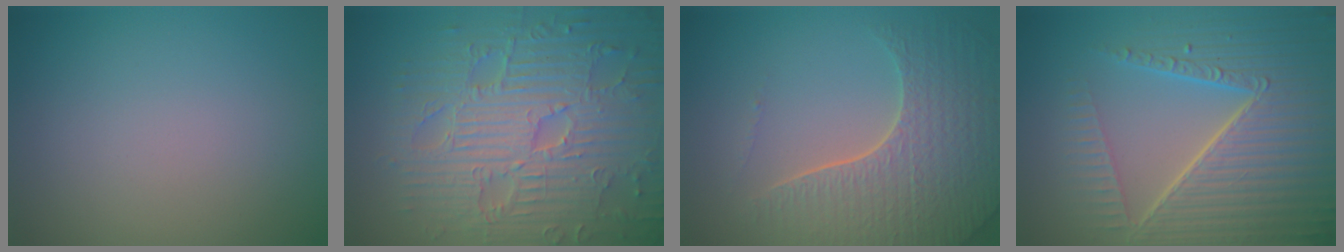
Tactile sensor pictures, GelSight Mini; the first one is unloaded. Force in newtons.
{"total": 9.4, "press": 6.8, "slide": 6.4}
{"total": 6.7, "press": 5.1, "slide": 4.3}
{"total": 8.8, "press": 6.1, "slide": 6.4}